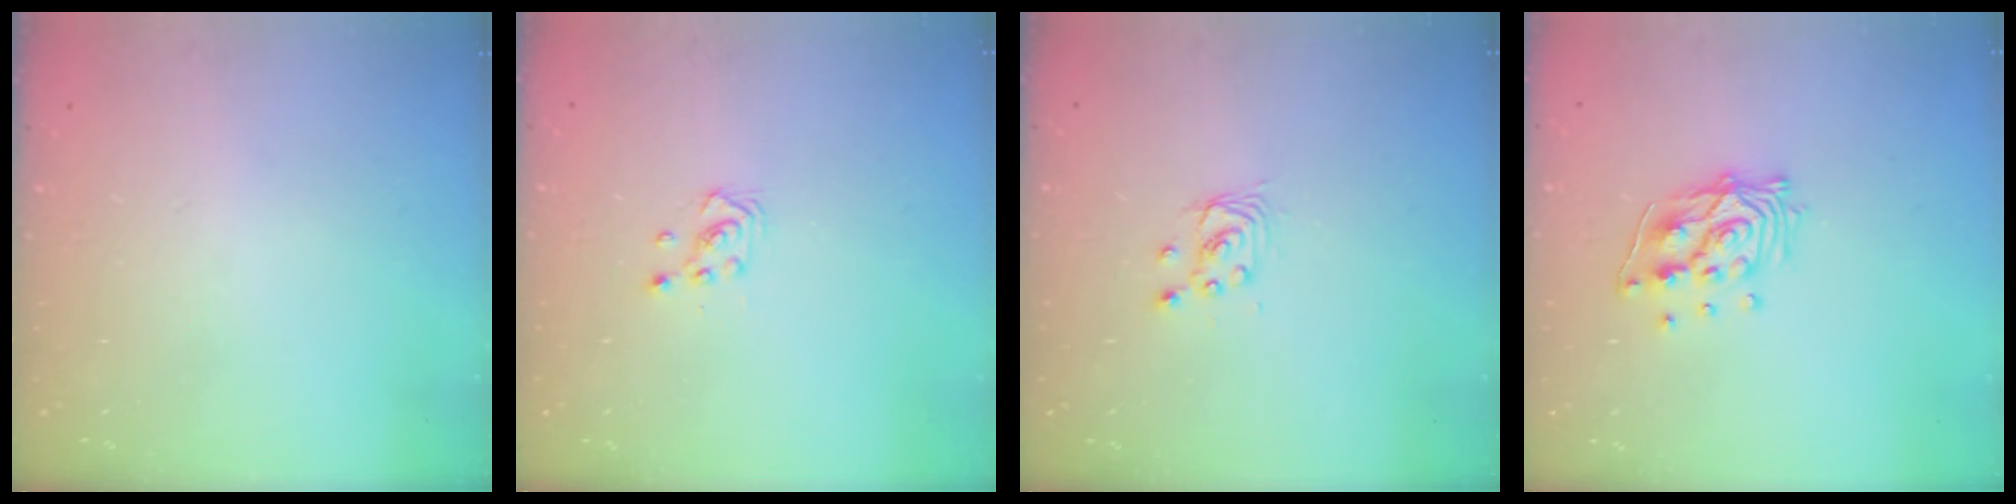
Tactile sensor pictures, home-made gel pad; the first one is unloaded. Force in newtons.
{"total": 2.9, "press": 2.8, "slide": 0.3}
{"total": 2.9, "press": 2.9, "slide": 0.1}
{"total": 11.7, "press": 11.6, "slide": 1.3}